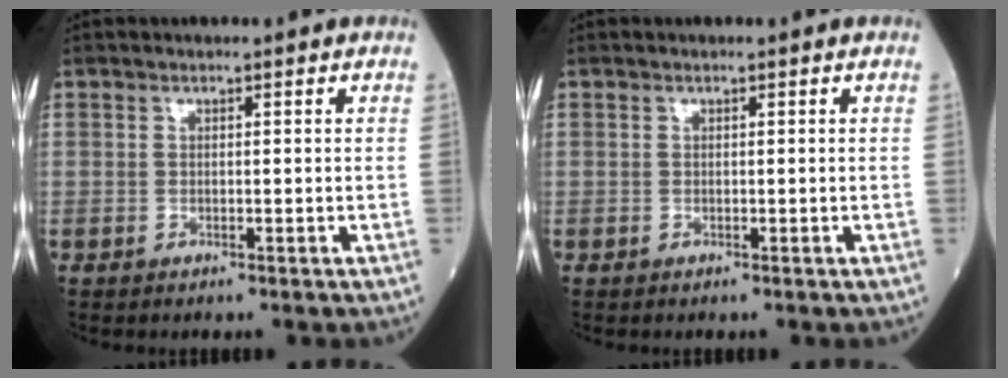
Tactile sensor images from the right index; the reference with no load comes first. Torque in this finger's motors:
{"motor_torque": [0.05, 0.01, 0.04, 0.01]}